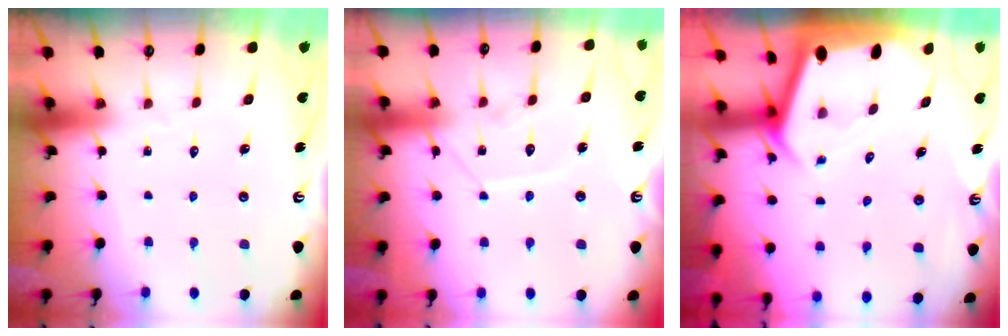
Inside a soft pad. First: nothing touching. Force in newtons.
{"total": 10.5, "press": 10.5, "slide": 0.9}
{"total": 2.6, "press": 2.6, "slide": 0.2}